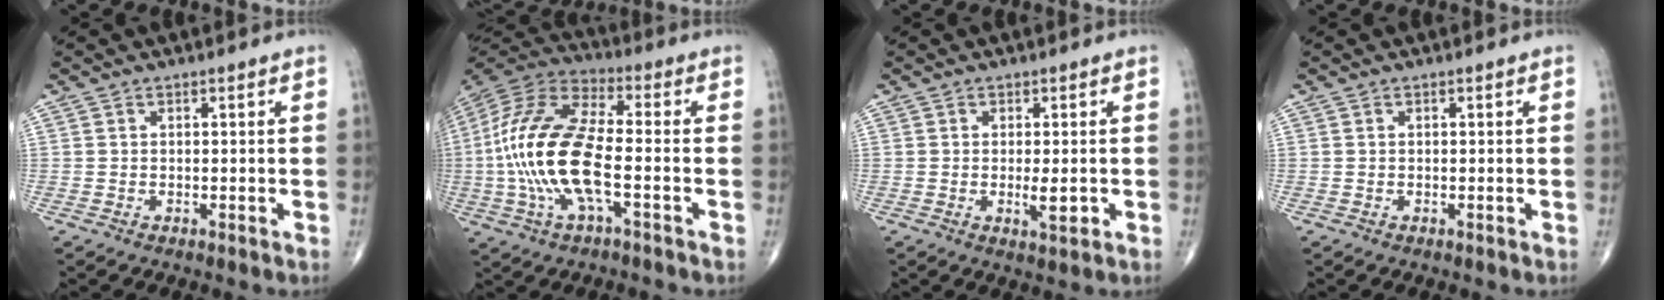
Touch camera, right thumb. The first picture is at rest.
{"total": 19.5, "force": [-3.0, 7.1, 17.8], "torque": [-0.392, 0.026, -0.059]}
{"total": 3.1, "force": [-0.4, 0.9, 2.9], "torque": [-0.048, -0.007, -0.006]}
{"total": 0.0}